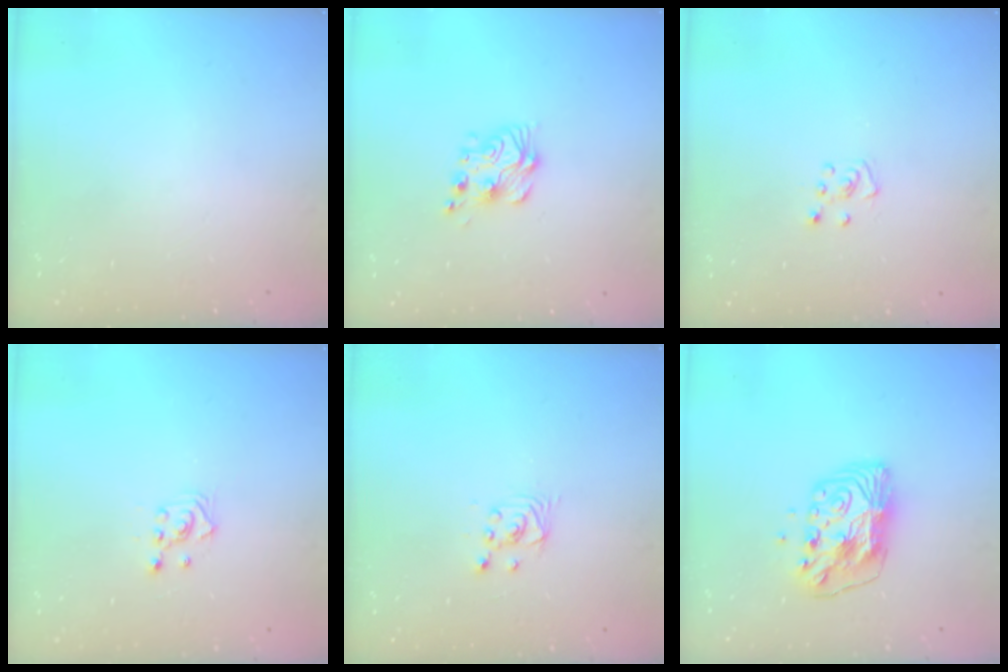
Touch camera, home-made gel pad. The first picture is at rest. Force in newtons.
{"total": 8.1, "press": 8.1, "slide": 0.4}
{"total": 4.8, "press": 4.8, "slide": 0.4}
{"total": 2.6, "press": 2.4, "slide": 1.0}
{"total": 2.2, "press": 2.2, "slide": 0.3}
{"total": 10.2, "press": 10.2, "slide": 0.9}